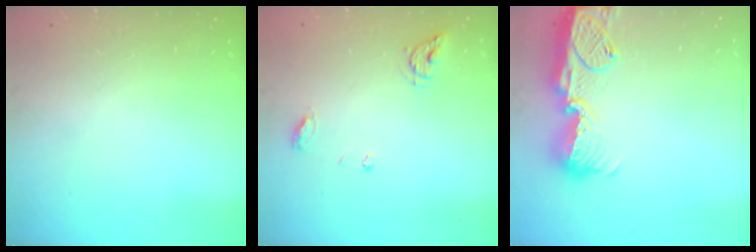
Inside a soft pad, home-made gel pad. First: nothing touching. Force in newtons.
{"total": 6.2, "press": 6.2, "slide": 0.5}
{"total": 14.9, "press": 14.9, "slide": 1.0}